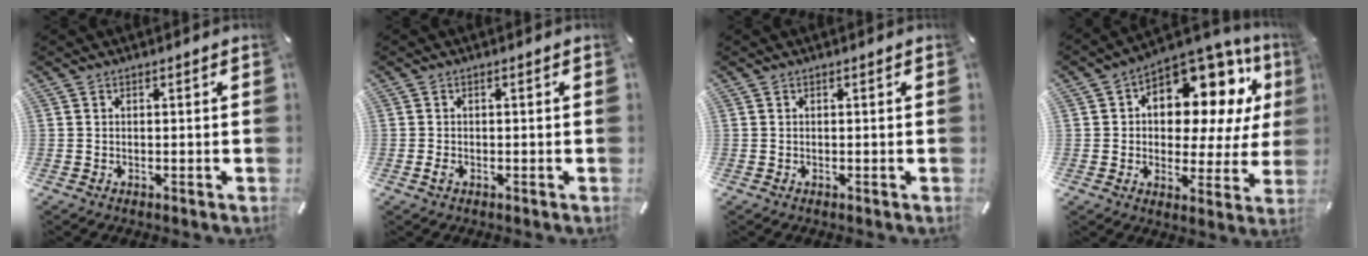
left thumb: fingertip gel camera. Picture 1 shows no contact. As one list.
[{"total": 1.4, "force": [-0.5, 0.7, 1.1], "torque": [-0.019, 0.001, -0.010]}, {"total": 0.0}, {"total": 13.4, "force": [6.8, 8.4, 7.8], "torque": [-0.111, -0.068, 0.119]}]